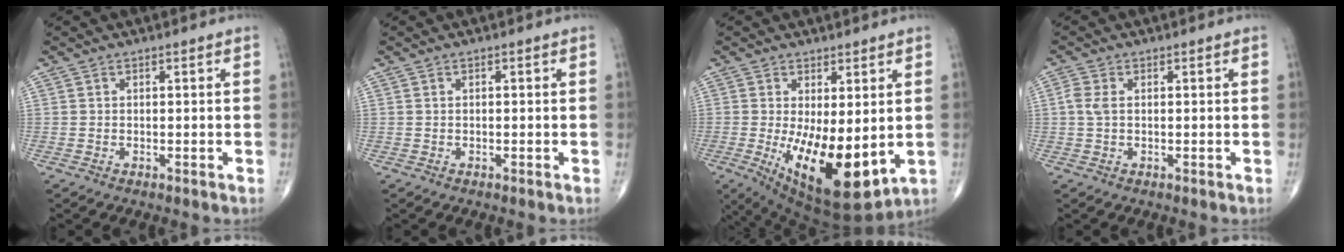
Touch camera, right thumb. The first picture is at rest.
{"total": 0.0}
{"total": 16.3, "force": [-2.2, 6.6, 14.8], "torque": [-0.234, -0.037, -0.010]}
{"total": 2.3, "force": [0.3, 1.3, 1.9], "torque": [-0.056, 0.007, 0.004]}